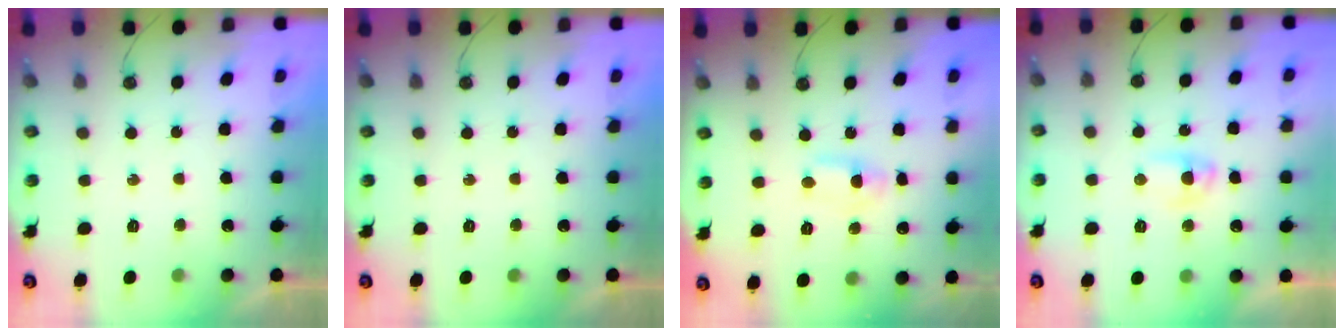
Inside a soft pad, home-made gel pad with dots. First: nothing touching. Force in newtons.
{"total": 0.0}
{"total": 1.0, "press": 0.8, "slide": 0.6}
{"total": 2.9, "press": 2.9, "slide": 0.5}